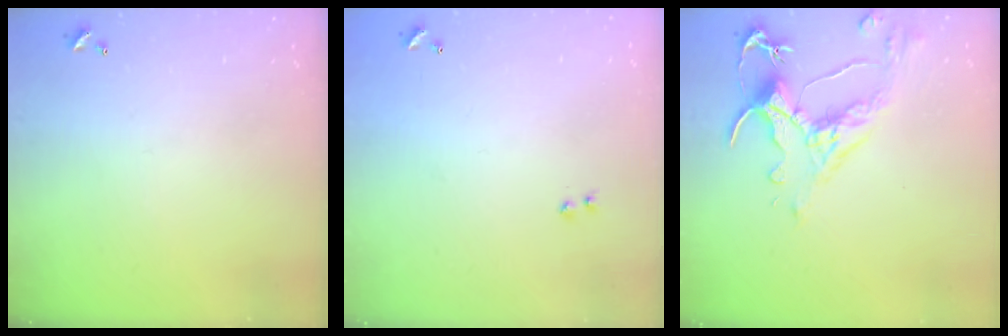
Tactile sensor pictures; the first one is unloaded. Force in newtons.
{"total": 8.9, "press": 8.9, "slide": 0.4}
{"total": 3.2, "press": 2.8, "slide": 1.5}